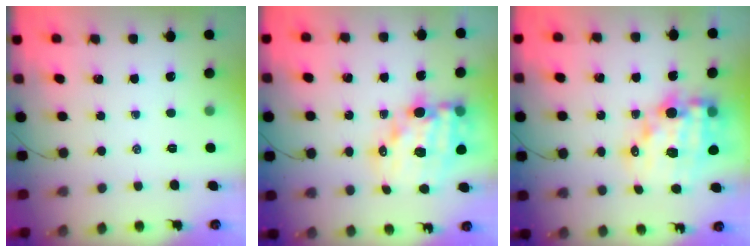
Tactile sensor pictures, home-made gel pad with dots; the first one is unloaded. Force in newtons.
{"total": 15.9, "press": 15.4, "slide": 3.8}
{"total": 15.3, "press": 14.9, "slide": 3.5}